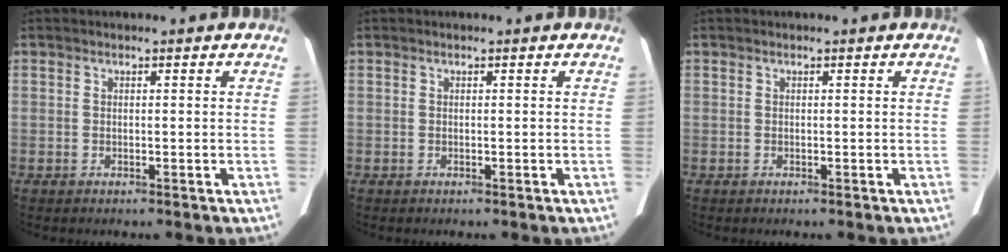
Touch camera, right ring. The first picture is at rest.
{"total": 0.0}
{"total": 0.0}